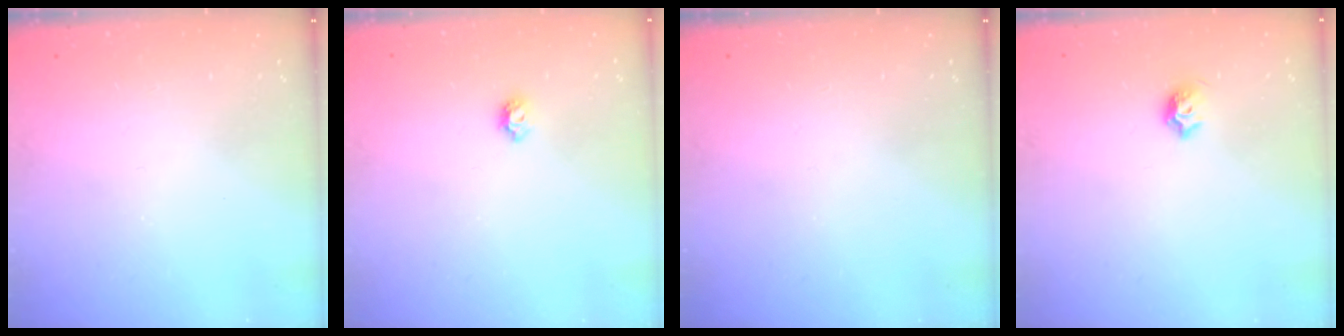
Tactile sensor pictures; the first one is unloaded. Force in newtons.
{"total": 4.9, "press": 4.9, "slide": 0.8}
{"total": 0.0}
{"total": 4.9, "press": 4.8, "slide": 0.8}